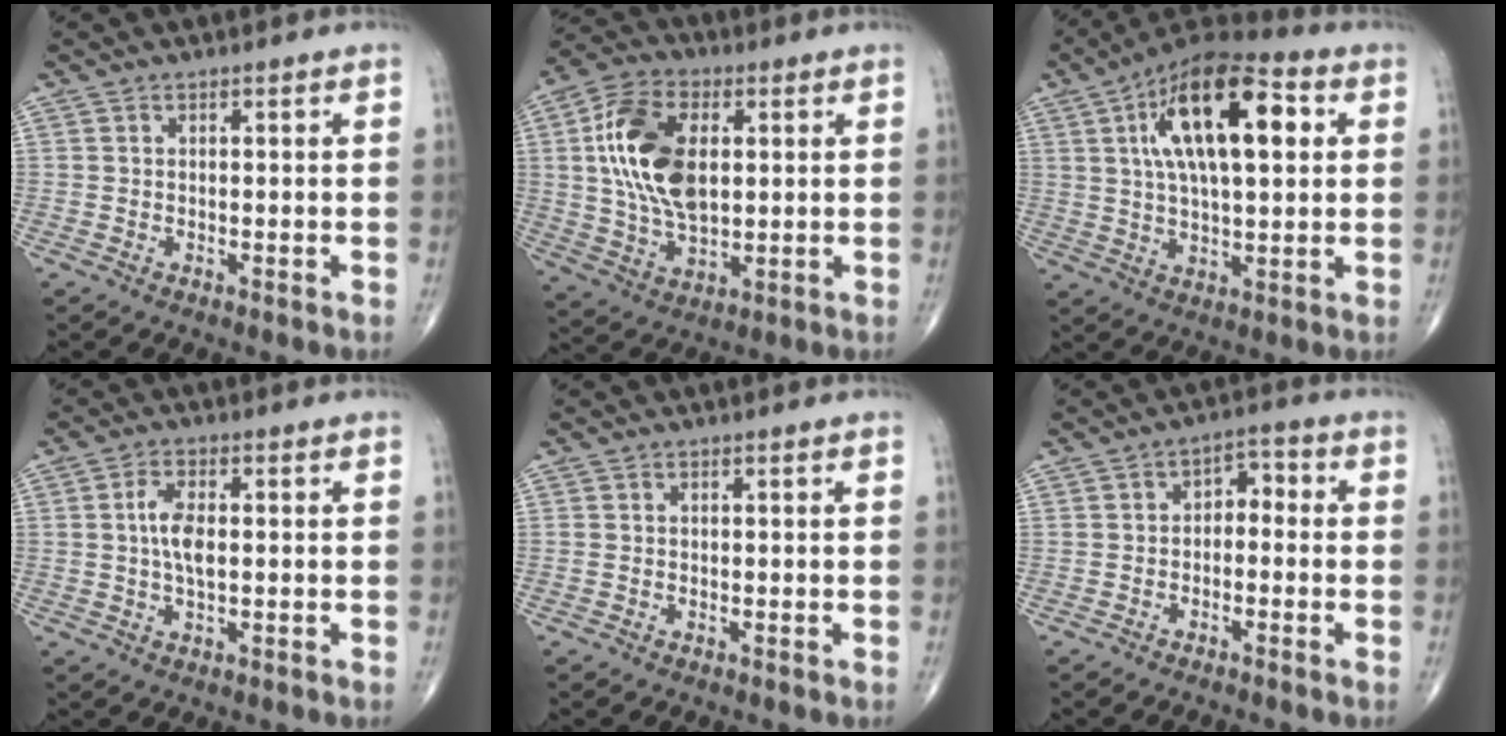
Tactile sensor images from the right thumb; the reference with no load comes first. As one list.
[{"total": 16.6, "force": [2.8, 9.5, 13.2], "torque": [-0.246, 0.001, 0.052]}, {"total": 20.2, "force": [5.6, 8.5, 17.4], "torque": [-0.279, 0.012, 0.083]}, {"total": 5.2, "force": [0.3, 2.2, 4.6], "torque": [-0.097, 0.003, 0.002]}, {"total": 0.0}, {"total": 4.0, "force": [-0.8, 2.7, 2.8], "torque": [-0.024, 0.030, -0.026]}]